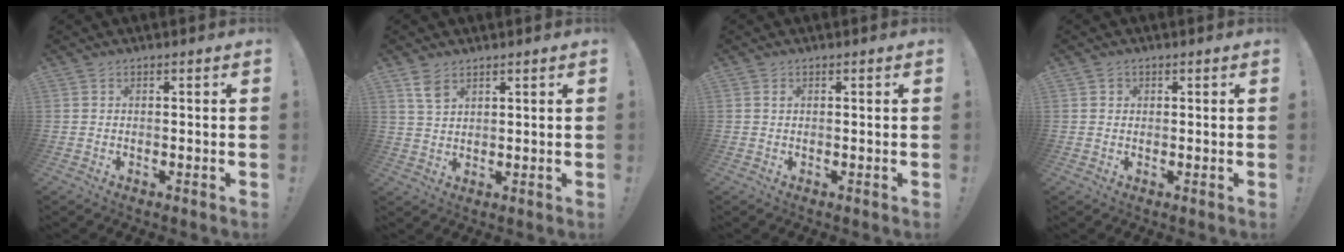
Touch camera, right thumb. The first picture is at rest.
{"total": 4.4, "force": [2.9, 2.1, 2.4], "torque": [-0.041, -0.015, 0.056]}
{"total": 0.5, "force": [0.3, 0.1, 0.4], "torque": [-0.011, 0.003, 0.006]}
{"total": 1.1, "force": [0.3, 1.0, -0.4], "torque": [0.009, -0.001, 0.005]}